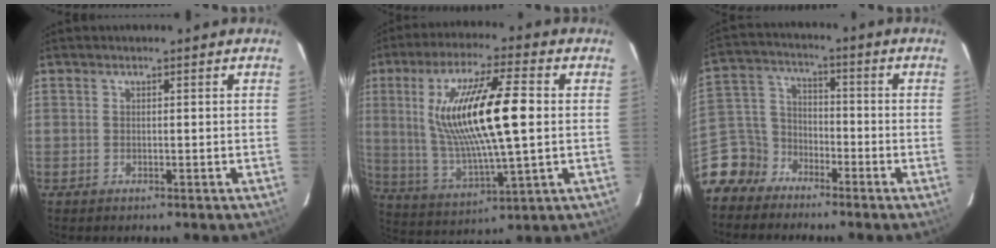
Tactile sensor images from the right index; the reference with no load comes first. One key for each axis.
{"total": 18.8, "fx": 2.5, "fy": 3.6, "fz": 18.3, "tx": -0.346, "ty": -0.004, "tz": 0.061}
{"total": 8.6, "fx": -6.7, "fy": 5.5, "fz": 0.0, "tx": -0.027, "ty": 0.043, "tz": -0.146}